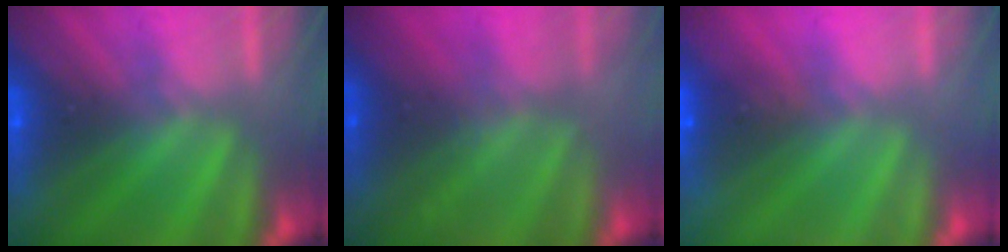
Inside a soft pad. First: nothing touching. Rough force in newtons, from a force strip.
{"total": 2.2}
{"total": 3.7}